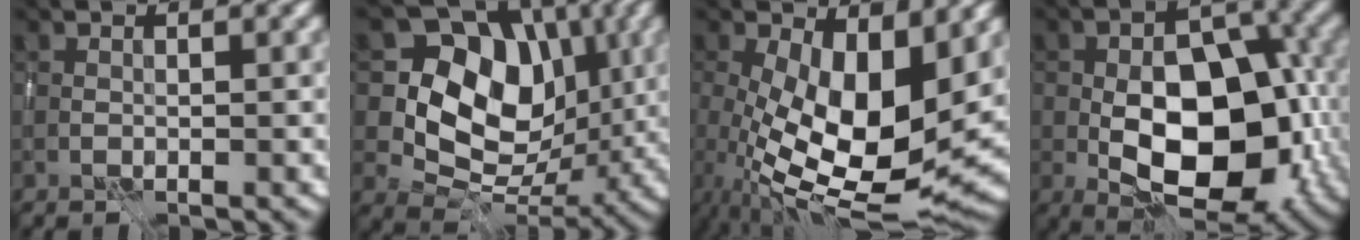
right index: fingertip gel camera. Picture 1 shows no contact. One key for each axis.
{"total": 9.6, "fx": 1.5, "fy": 7.6, "fz": 5.7, "tx": -0.090, "ty": -0.013, "tz": 0.013}
{"total": 11.8, "fx": 0.2, "fy": 5.7, "fz": 10.3, "tx": -0.176, "ty": -0.028, "tz": 0.007}
{"total": 12.1, "fx": -2.8, "fy": 6.7, "fz": 9.7, "tx": -0.137, "ty": -0.001, "tz": -0.050}